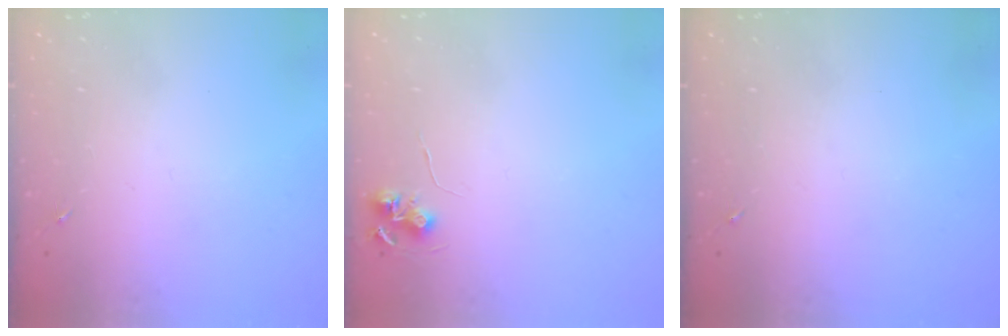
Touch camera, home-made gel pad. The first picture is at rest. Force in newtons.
{"total": 6.0, "press": 6.0, "slide": 0.4}
{"total": 0.0}